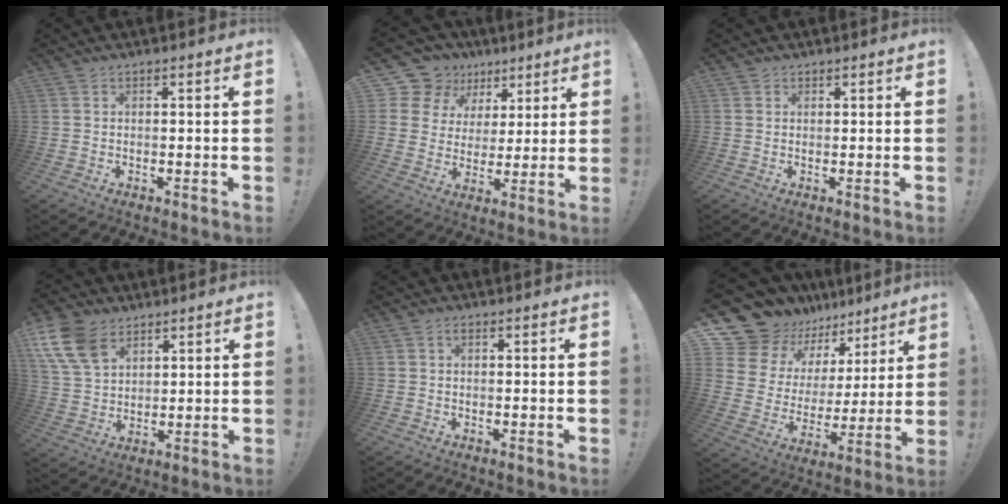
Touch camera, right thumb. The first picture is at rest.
{"total": 12.4, "force": [7.0, 9.7, 3.6], "torque": [-0.060, -0.048, 0.144]}
{"total": 1.0, "force": [0.8, 0.6, 0.1], "torque": [0.005, -0.003, 0.014]}
{"total": 13.0, "force": [7.5, 8.3, 6.6], "torque": [-0.133, -0.030, 0.148]}
{"total": 0.8, "force": [0.1, 0.2, 0.8], "torque": [-0.010, 0.000, 0.000]}
{"total": 13.6, "force": [11.5, 6.9, 2.6], "torque": [-0.059, -0.101, 0.224]}